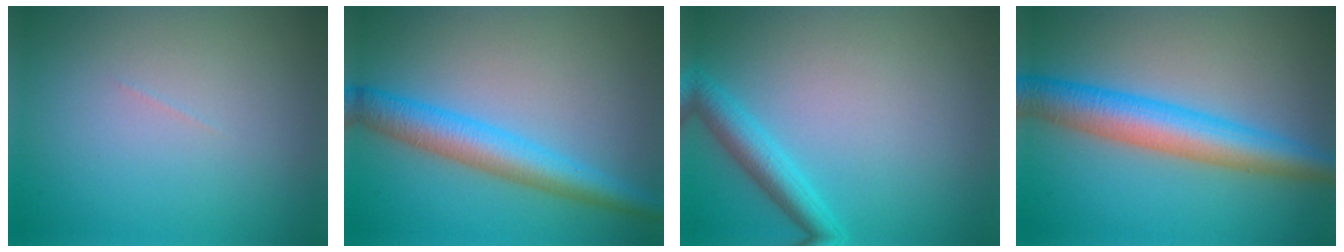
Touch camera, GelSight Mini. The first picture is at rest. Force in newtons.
{"total": 5.0, "press": 5.0, "slide": 0.1}
{"total": 3.0, "press": 3.0, "slide": 0.1}
{"total": 6.5, "press": 6.5, "slide": 0.1}